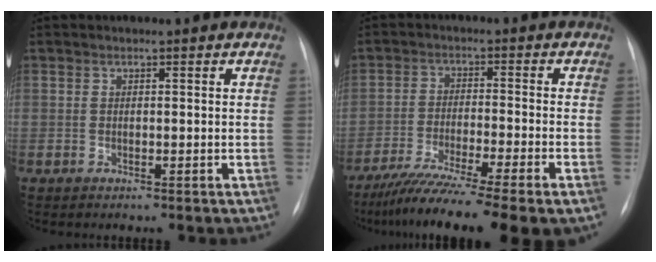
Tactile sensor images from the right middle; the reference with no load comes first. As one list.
[{"total": 15.2, "force": [-11.3, 0.0, 10.1], "torque": [-0.162, -0.045, -0.181]}]